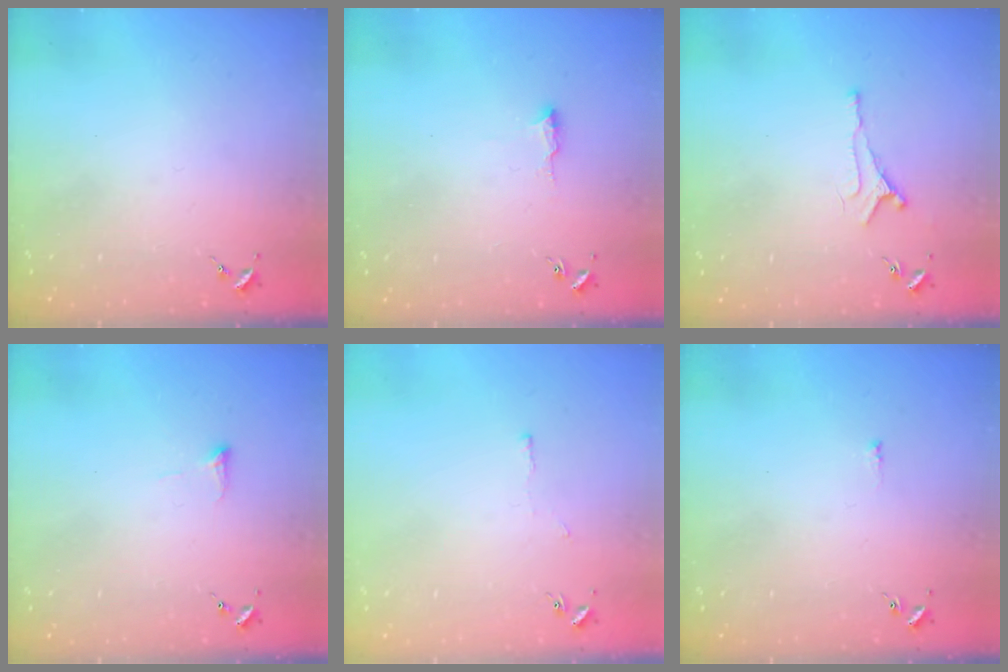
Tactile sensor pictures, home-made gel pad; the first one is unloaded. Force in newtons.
{"total": 7.4, "press": 7.3, "slide": 0.7}
{"total": 5.8, "press": 5.7, "slide": 0.8}
{"total": 4.9, "press": 4.7, "slide": 1.1}
{"total": 2.3, "press": 2.3, "slide": 0.4}
{"total": 3.2, "press": 3.2, "slide": 0.4}